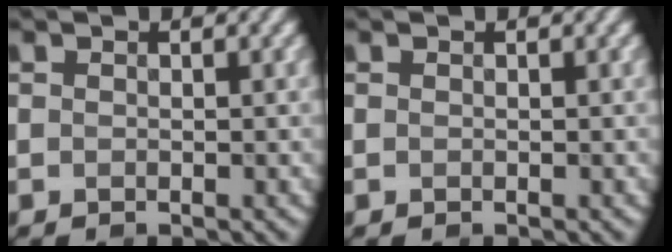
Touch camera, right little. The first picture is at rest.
{"total": 0.0}